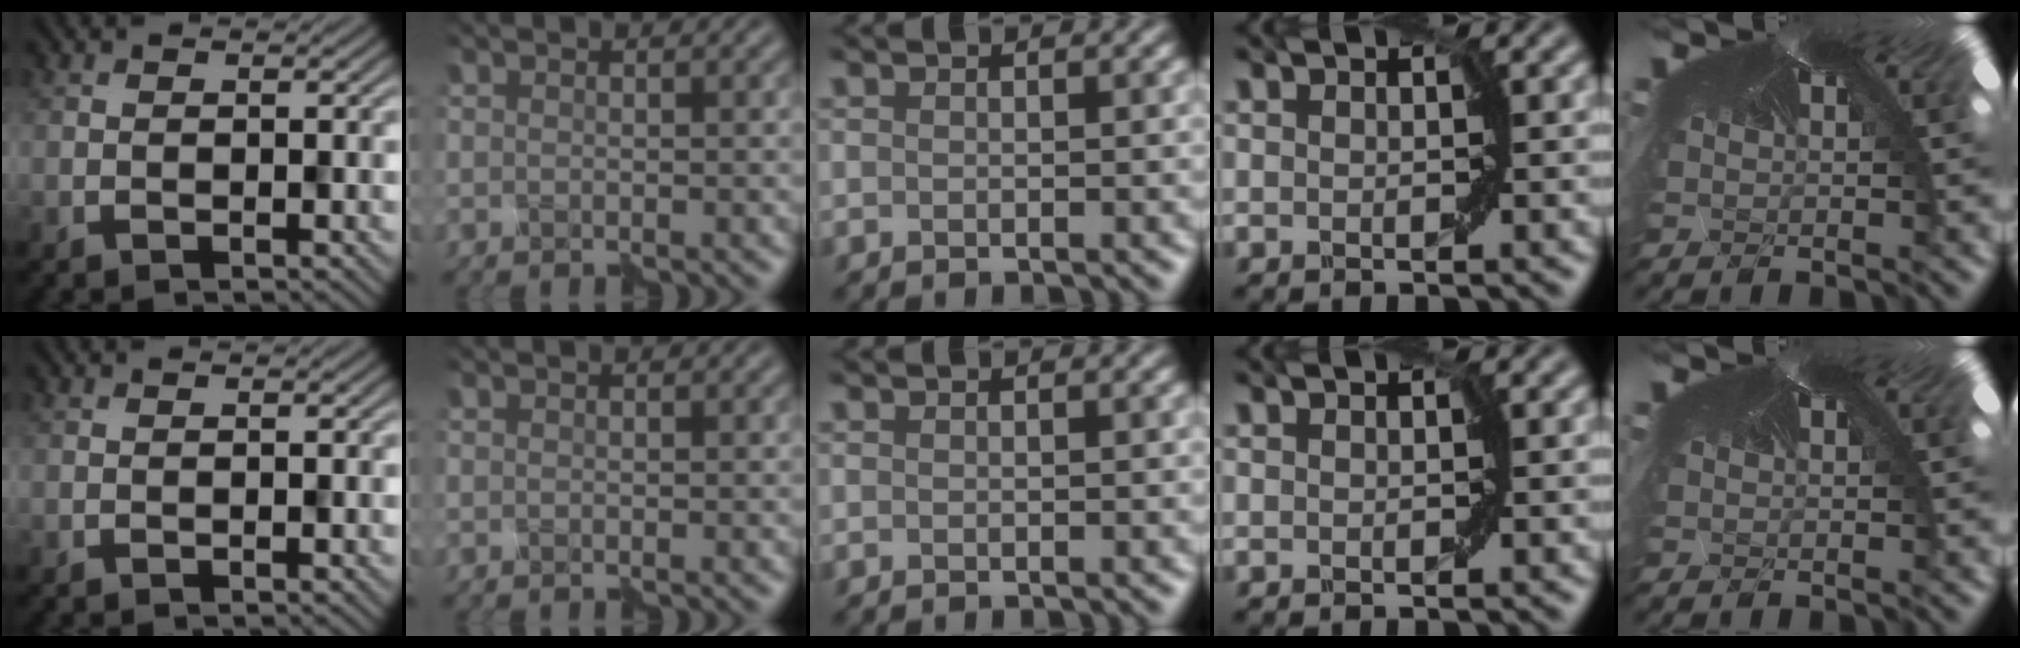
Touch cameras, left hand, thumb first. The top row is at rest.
{}